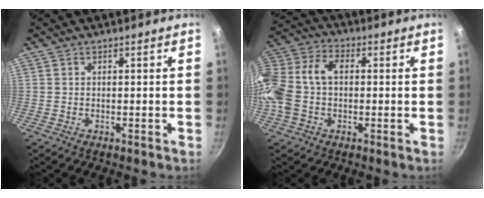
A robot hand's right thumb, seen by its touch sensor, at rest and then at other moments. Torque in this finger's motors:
{"motor_torque": [0.29, 0.36, 0.85, -0.06, 0.26]}